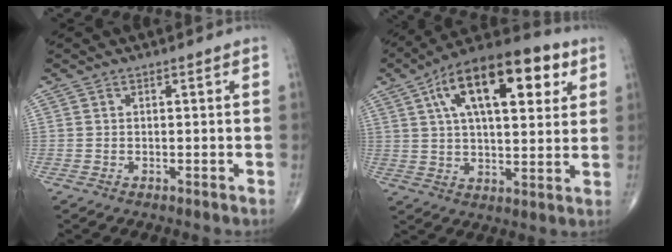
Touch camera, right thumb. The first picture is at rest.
{"total": 21.4, "force": [8.2, 9.4, 17.4], "torque": [-0.266, 0.008, 0.126]}